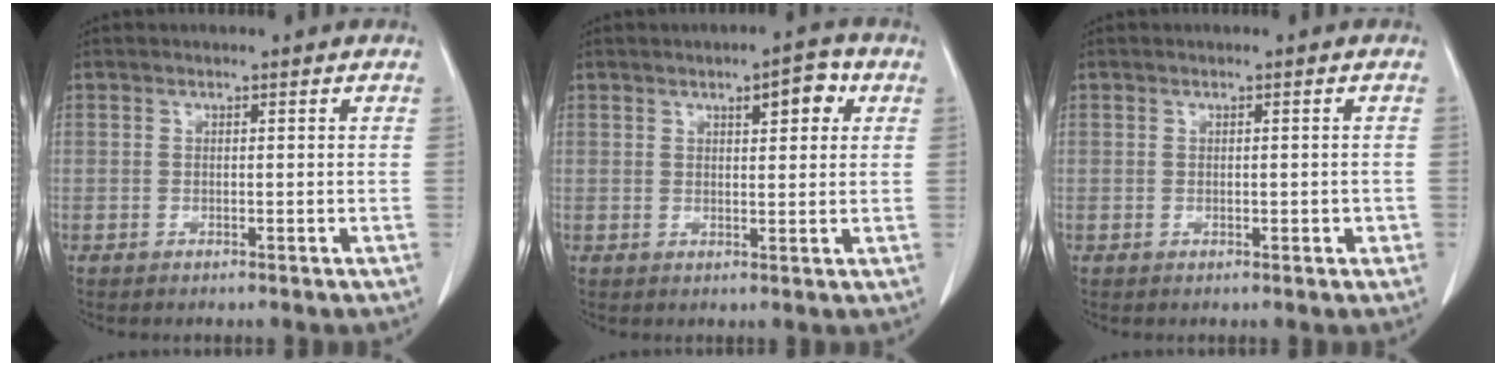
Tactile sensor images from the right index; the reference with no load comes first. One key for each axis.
{"total": 5.3, "fx": 2.2, "fy": 1.9, "fz": 4.4, "tx": -0.065, "ty": 0.011, "tz": 0.033}
{"total": 1.8, "fx": -0.4, "fy": 1.0, "fz": 1.4, "tx": -0.026, "ty": 0.005, "tz": 0.000}